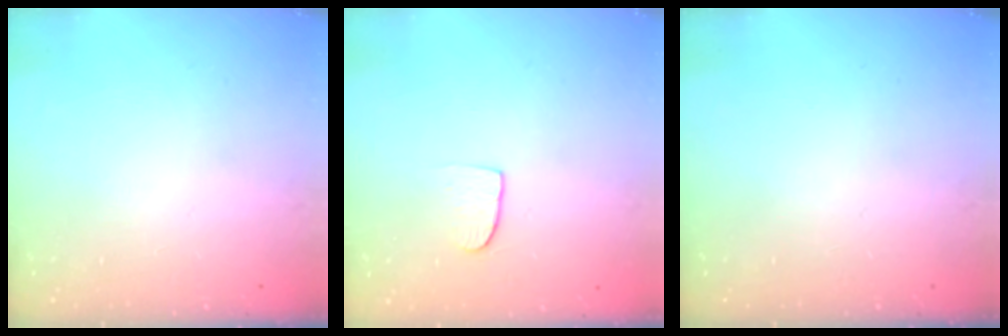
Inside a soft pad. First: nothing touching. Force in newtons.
{"total": 6.4, "press": 6.3, "slide": 0.4}
{"total": 0.0}